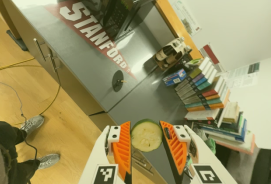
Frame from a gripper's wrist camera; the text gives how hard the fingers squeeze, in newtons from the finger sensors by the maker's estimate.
{"total": 8.3, "left": 8.9, "right": 7.7}